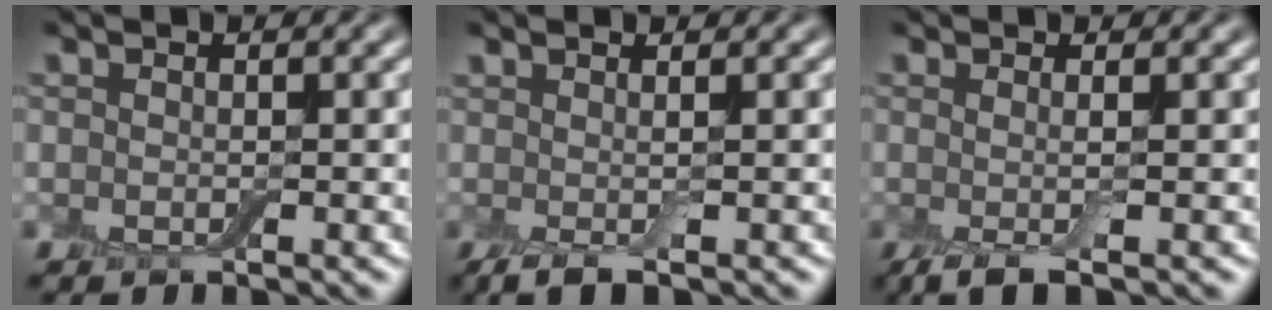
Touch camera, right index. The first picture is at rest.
{"total": 2.4, "force": [-0.3, 0.6, 2.3], "torque": [-0.031, 0.001, -0.008]}
{"total": 2.6, "force": [-0.5, 0.6, 2.5], "torque": [-0.038, -0.004, -0.014]}